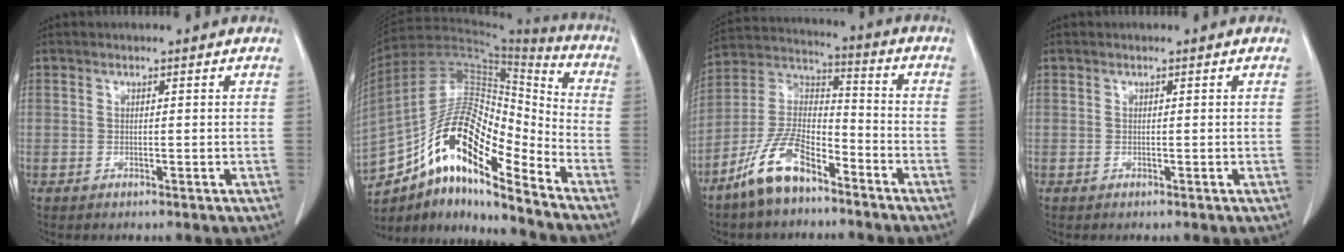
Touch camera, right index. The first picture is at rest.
{"total": 17.1, "force": [-11.0, 4.6, 12.3], "torque": [-0.218, 0.043, -0.186]}
{"total": 11.6, "force": [-8.0, 4.5, 7.1], "torque": [-0.152, 0.010, -0.156]}
{"total": 0.0}